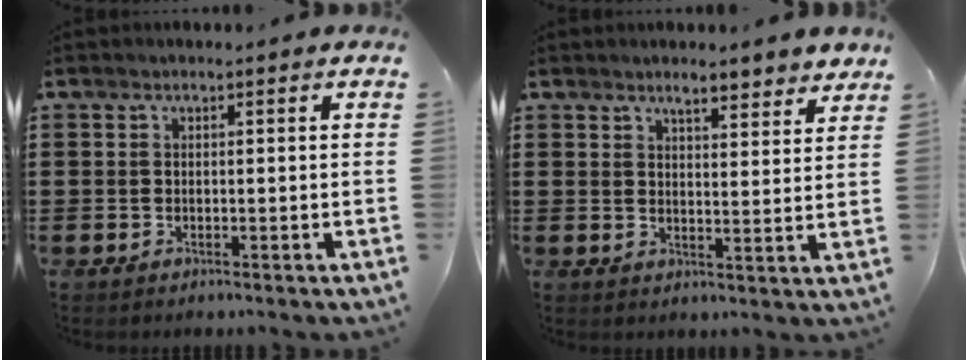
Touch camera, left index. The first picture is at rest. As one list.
[{"total": 3.8, "force": [3.5, 0.6, 1.4], "torque": [-0.031, -0.011, 0.060]}]